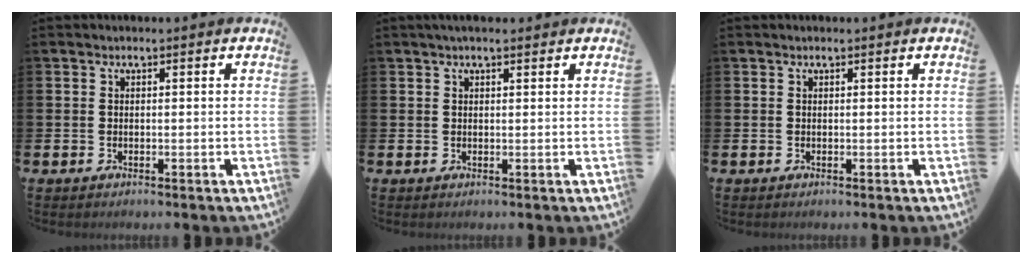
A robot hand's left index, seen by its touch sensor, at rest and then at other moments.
{"total": 1.6, "force": [1.3, 0.4, 0.8], "torque": [-0.008, 0.002, 0.021]}
{"total": 0.0}